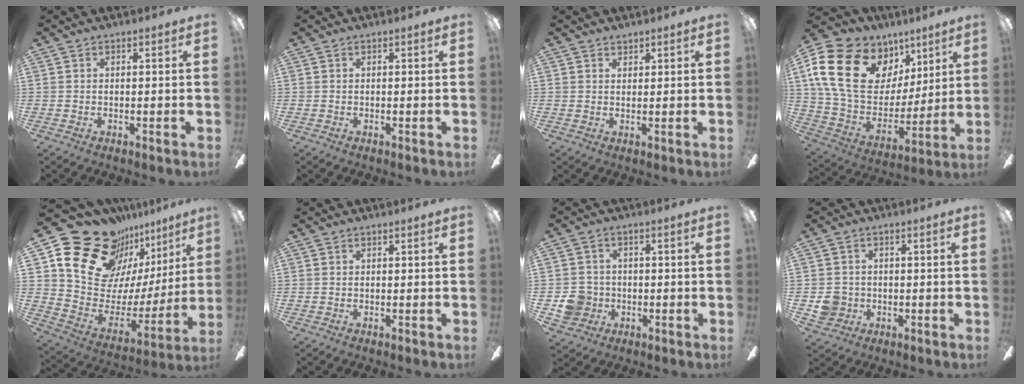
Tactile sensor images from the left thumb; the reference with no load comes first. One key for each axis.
{"total": 0.0}
{"total": 1.6, "fx": 1.4, "fy": 0.7, "fz": 0.0, "tx": 0.009, "ty": -0.004, "tz": 0.026}
{"total": 24.0, "fx": 10.6, "fy": 16.5, "fz": 13.9, "tx": -0.278, "ty": -0.038, "tz": 0.202}
{"total": 22.7, "fx": 16.9, "fy": 13.1, "fz": 7.4, "tx": -0.113, "ty": -0.132, "tz": 0.326}
{"total": 0.0}
{"total": 7.2, "fx": -1.6, "fy": 6.8, "fz": 1.8, "tx": -0.036, "ty": 0.016, "tz": -0.024}
{"total": 5.5, "fx": -0.8, "fy": 5.2, "fz": 1.5, "tx": -0.020, "ty": 0.011, "tz": -0.013}